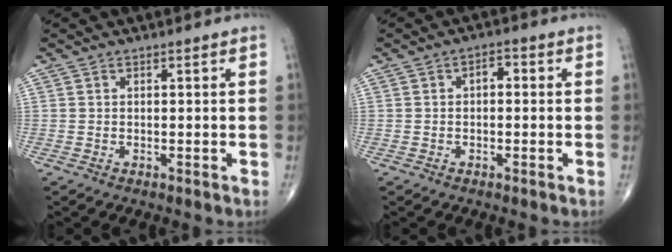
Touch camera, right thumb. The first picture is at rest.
{"total": 2.5, "force": [0.2, 1.4, 2.0], "torque": [-0.023, 0.011, -0.005]}